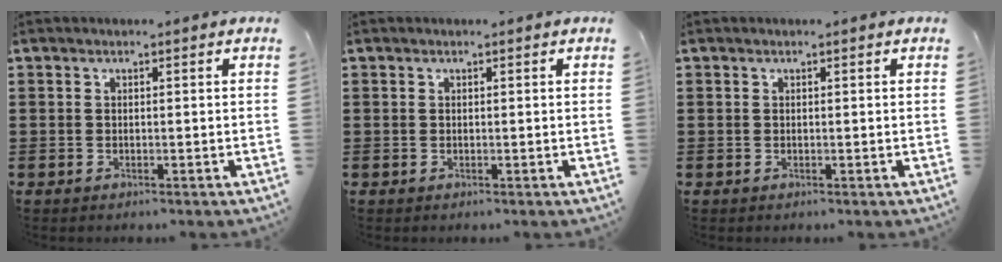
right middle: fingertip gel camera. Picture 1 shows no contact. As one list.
[{"total": 0.0}, {"total": 0.0}]